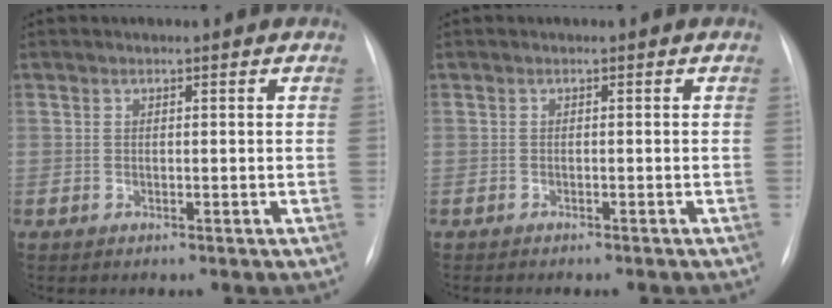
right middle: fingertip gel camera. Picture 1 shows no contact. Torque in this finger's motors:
{"motor_torque": [0.07, -0.03, 0.00, 0.00]}